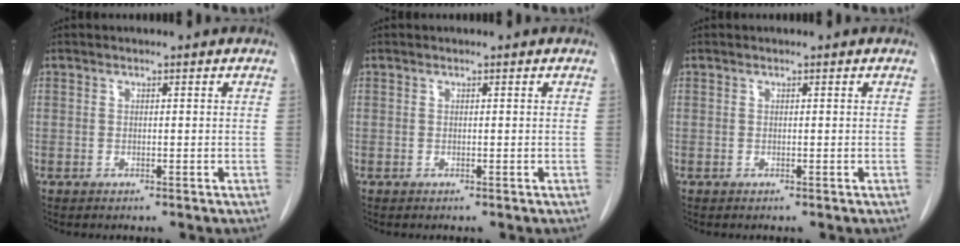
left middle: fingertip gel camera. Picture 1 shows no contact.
{"total": 0.0}
{"total": 0.0}